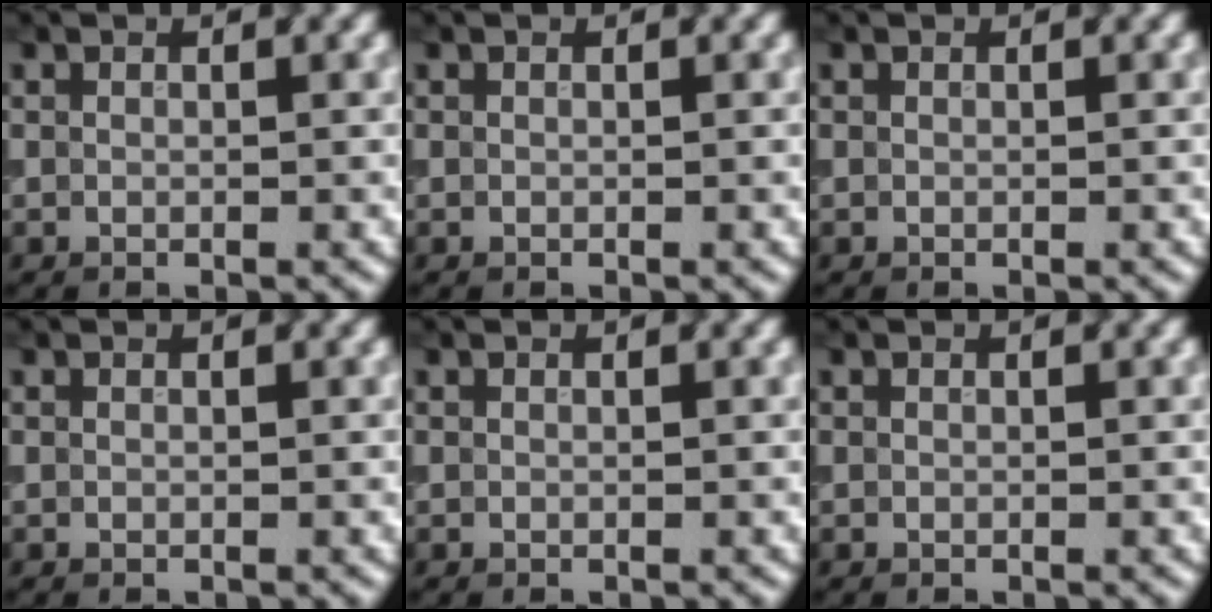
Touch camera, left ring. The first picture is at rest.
{"total": 0.0}
{"total": 0.0}
{"total": 0.0}
{"total": 0.0}
{"total": 0.0}